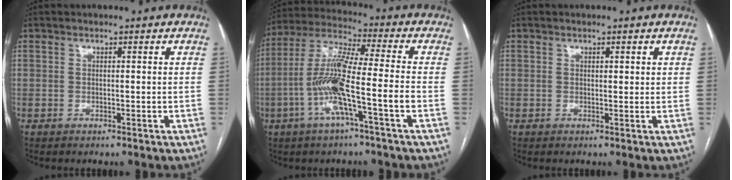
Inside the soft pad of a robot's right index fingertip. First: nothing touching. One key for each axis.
{"total": 12.6, "fx": -3.9, "fy": 0.0, "fz": 12.0, "tx": -0.243, "ty": 0.008, "tz": -0.082}
{"total": 1.1, "fx": 0.6, "fy": 0.3, "fz": 0.8, "tx": -0.010, "ty": 0.001, "tz": 0.007}